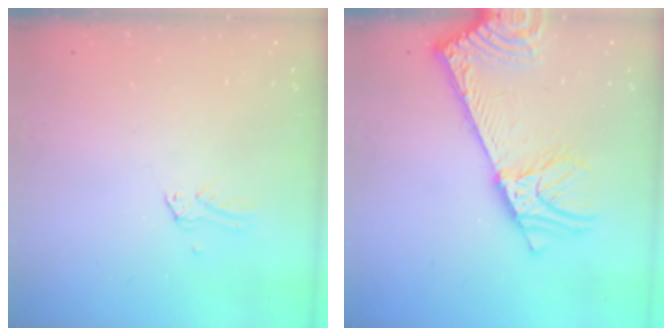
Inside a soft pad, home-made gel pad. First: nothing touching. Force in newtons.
{"total": 11.2, "press": 10.8, "slide": 3.0}